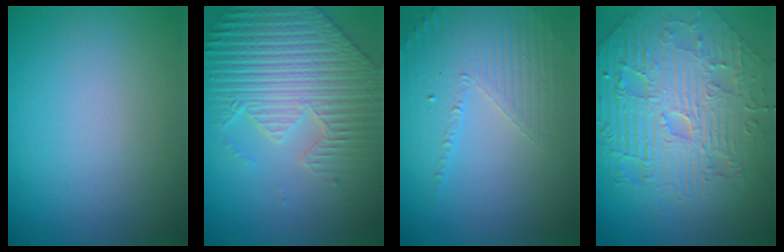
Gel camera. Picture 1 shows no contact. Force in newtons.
{"total": 7.1, "press": 5.8, "slide": 4.0}
{"total": 5.2, "press": 3.2, "slide": 4.1}
{"total": 11.7, "press": 7.5, "slide": 9.0}